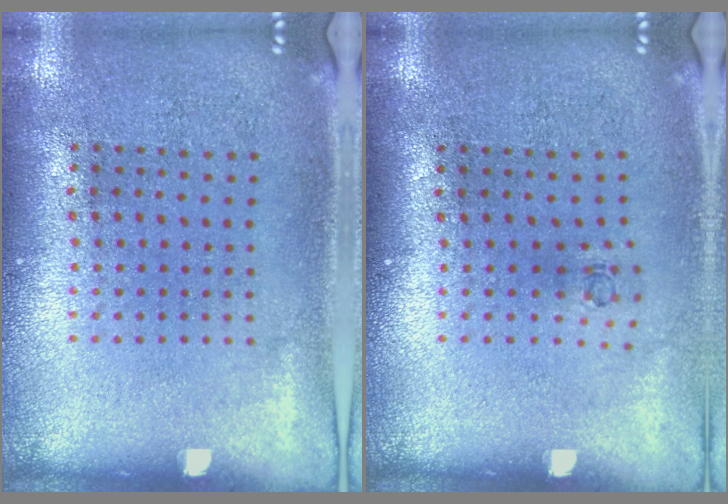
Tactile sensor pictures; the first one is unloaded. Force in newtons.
{"total": 0.7, "press": 0.3, "slide": 0.6}